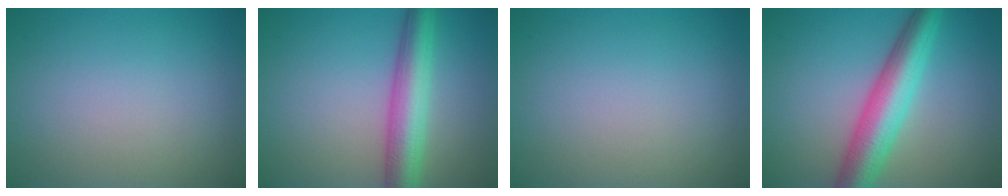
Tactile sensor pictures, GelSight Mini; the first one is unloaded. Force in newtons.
{"total": 5.9, "press": 5.9, "slide": 0.2}
{"total": 0.0}
{"total": 6.8, "press": 6.8, "slide": 0.2}